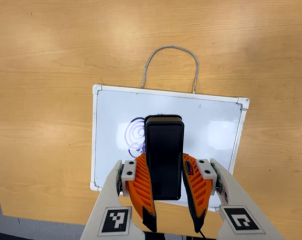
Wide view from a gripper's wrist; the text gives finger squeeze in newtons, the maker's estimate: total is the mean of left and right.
{"total": 10.8, "left": 7.4, "right": 14.2}